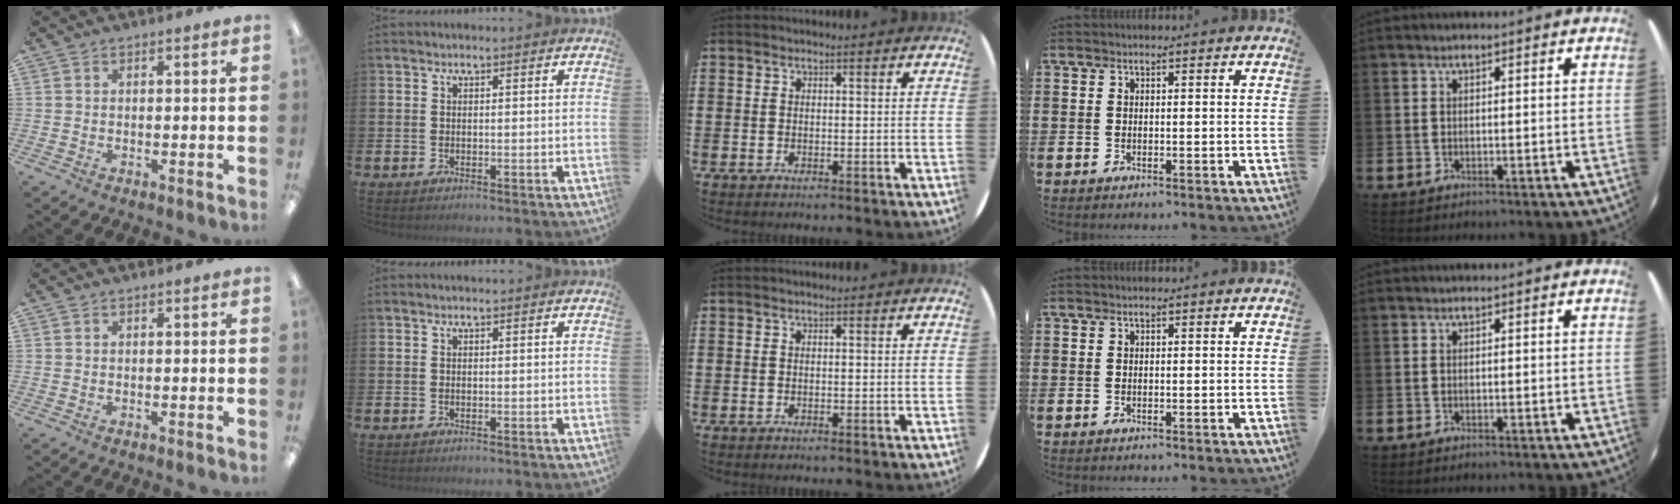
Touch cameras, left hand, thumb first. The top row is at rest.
{}